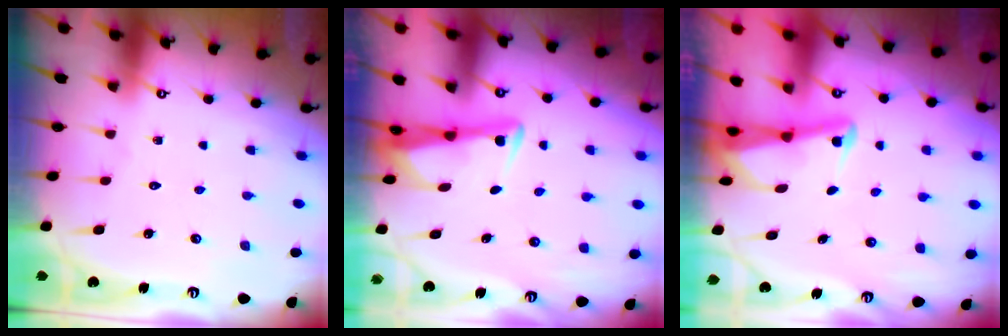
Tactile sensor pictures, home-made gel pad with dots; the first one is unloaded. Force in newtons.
{"total": 3.4, "press": 3.4, "slide": 0.4}
{"total": 2.3, "press": 2.3, "slide": 0.3}